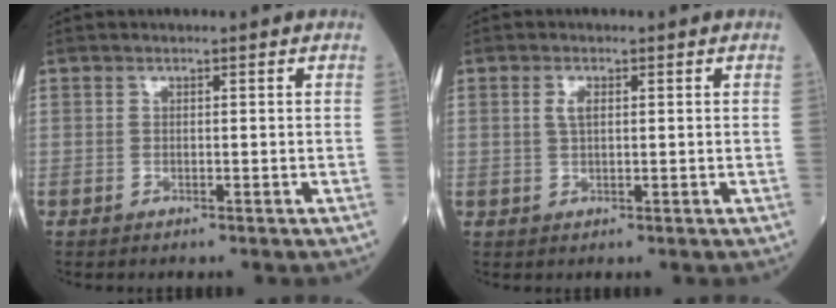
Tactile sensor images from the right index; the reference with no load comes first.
{"total": 1.8, "force": [0.6, 0.6, 1.6], "torque": [-0.036, 0.002, 0.012]}